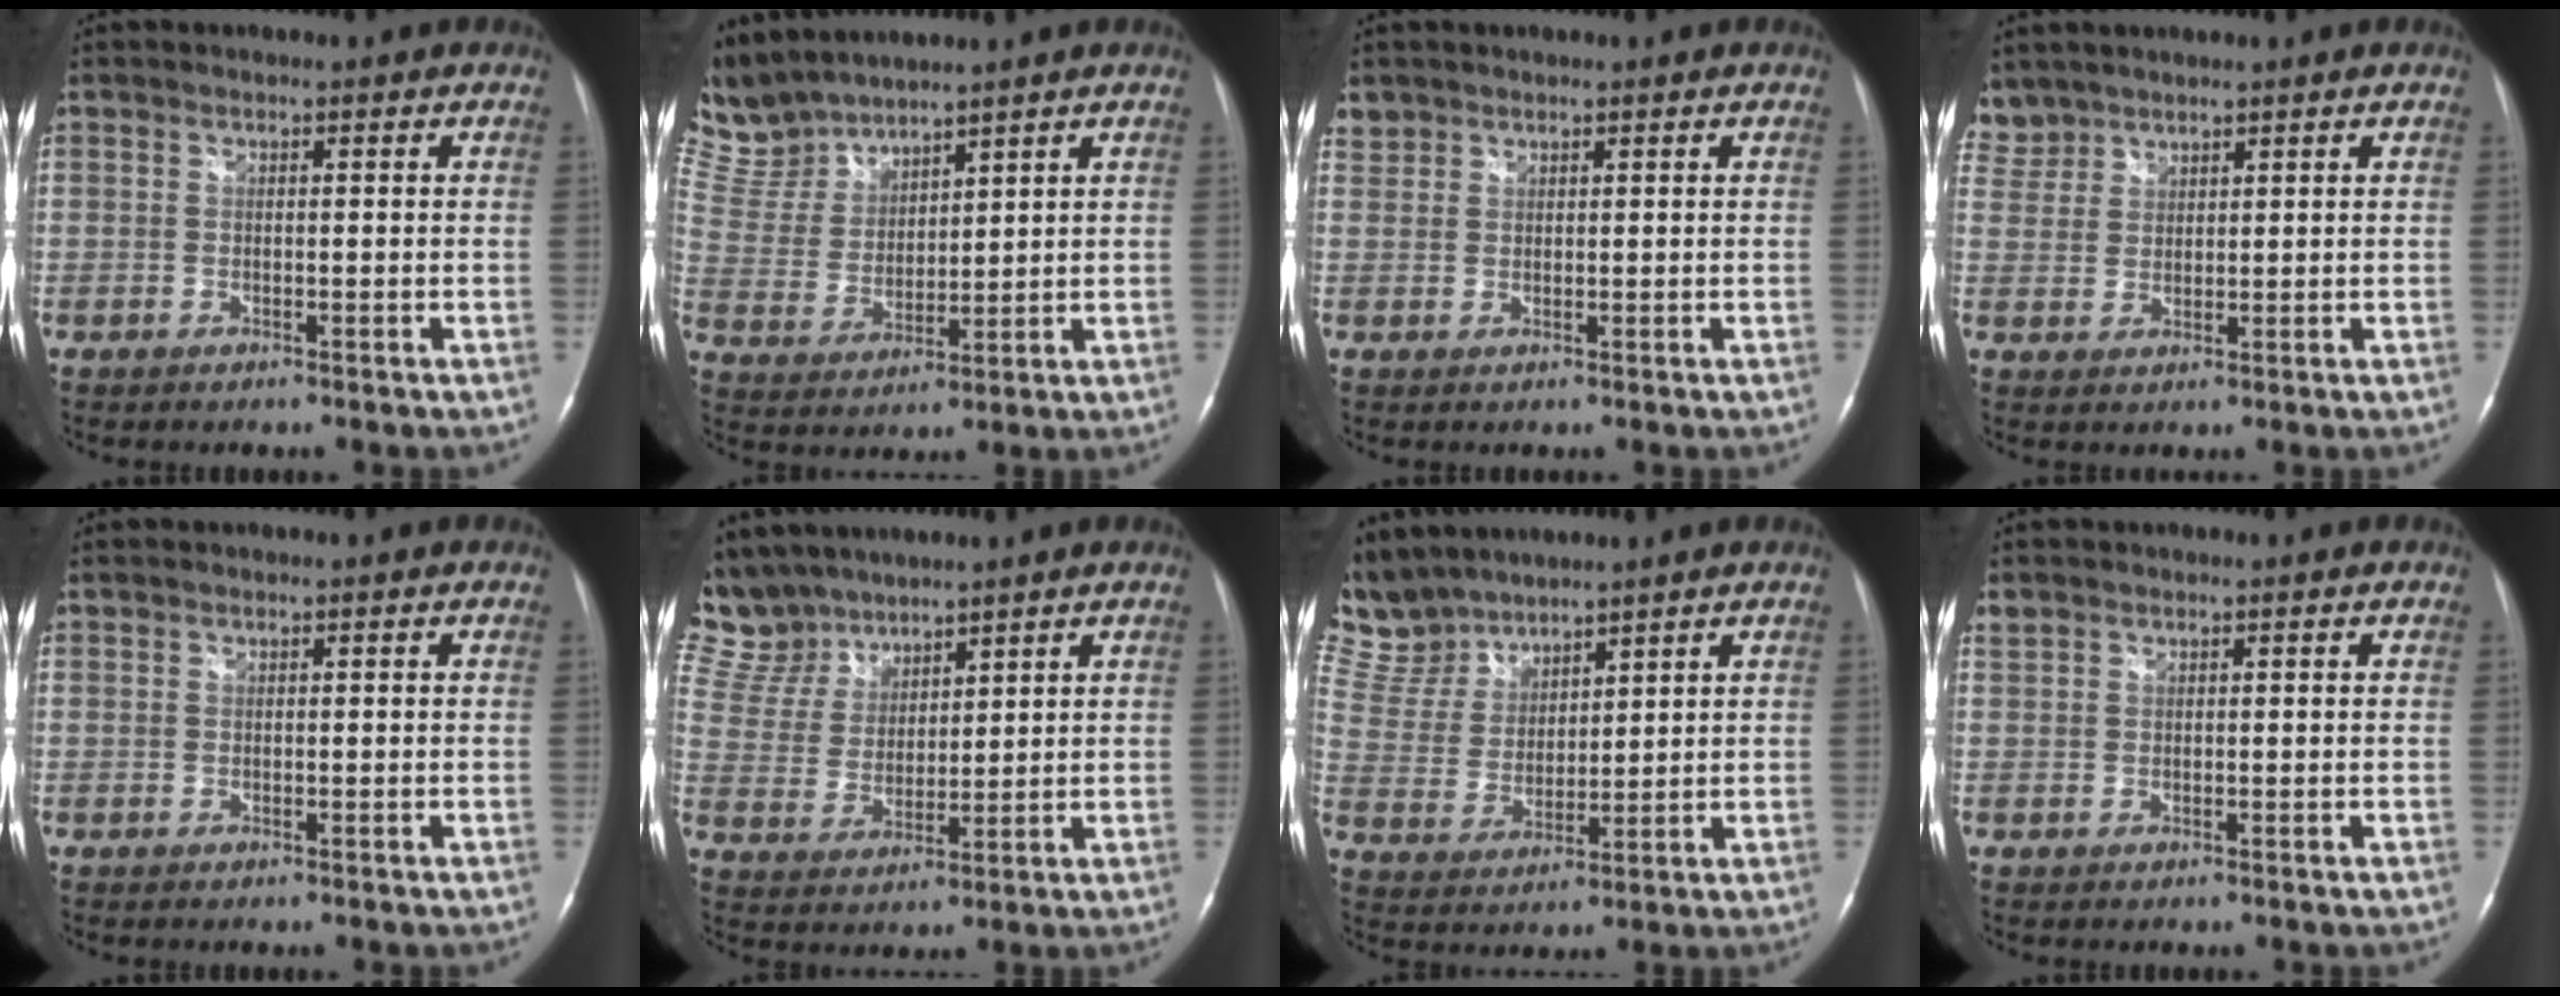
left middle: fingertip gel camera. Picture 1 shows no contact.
{"total": 9.1, "force": [8.9, 1.4, 0.8], "torque": [-0.041, 0.012, 0.201]}
{"total": 1.9, "force": [1.5, 1.1, -0.3], "torque": [0.011, 0.008, 0.026]}
{"total": 4.6, "force": [4.0, 2.2, -0.4], "torque": [0.012, 0.010, 0.087]}
{"total": 0.0}
{"total": 11.5, "force": [10.3, 4.9, 1.5], "torque": [-0.049, 0.018, 0.221]}
{"total": 10.7, "force": [10.0, 3.7, 1.5], "torque": [-0.051, 0.016, 0.217]}
{"total": 0.9, "force": [0.8, 0.4, 0.0], "torque": [-0.004, 0.011, 0.019]}